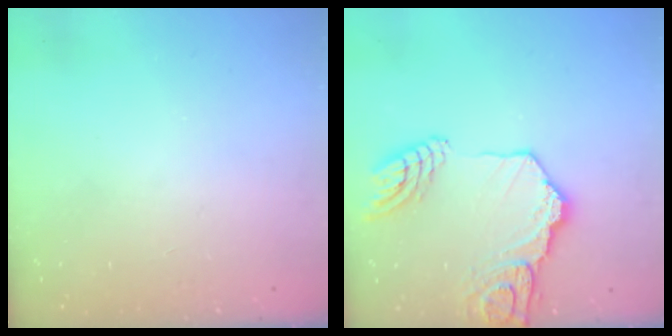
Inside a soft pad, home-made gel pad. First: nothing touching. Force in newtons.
{"total": 18.1, "press": 18.0, "slide": 2.0}